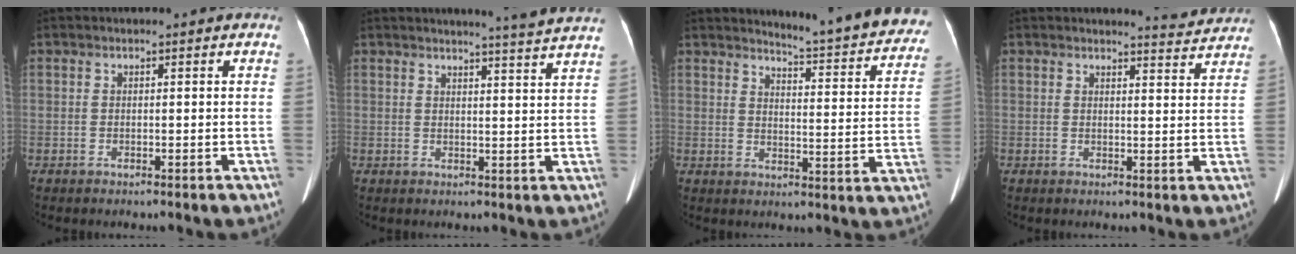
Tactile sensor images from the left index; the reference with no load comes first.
{"total": 8.0, "force": [7.4, -1.8, 2.4], "torque": [-0.036, -0.027, 0.075]}
{"total": 18.3, "force": [17.3, 1.3, 5.7], "torque": [-0.061, -0.096, 0.190]}
{"total": 4.6, "force": [4.6, -0.1, 0.0], "torque": [-0.011, -0.017, 0.044]}